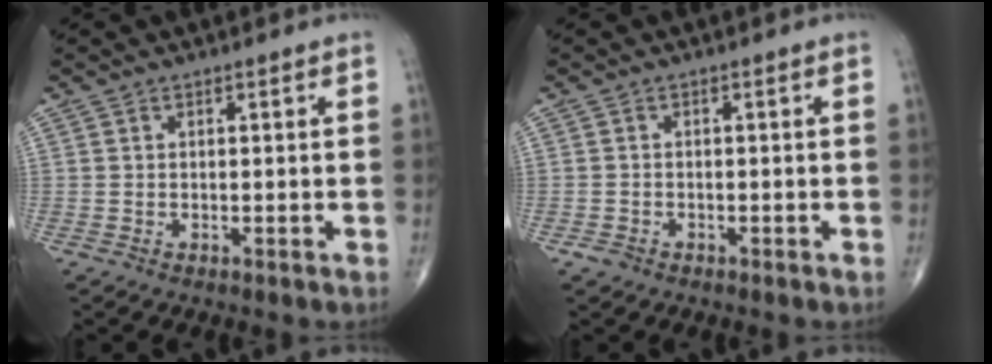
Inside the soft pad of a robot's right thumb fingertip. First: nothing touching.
{"total": 1.2, "force": [-0.8, 0.9, 0.3], "torque": [-0.007, 0.004, -0.015]}